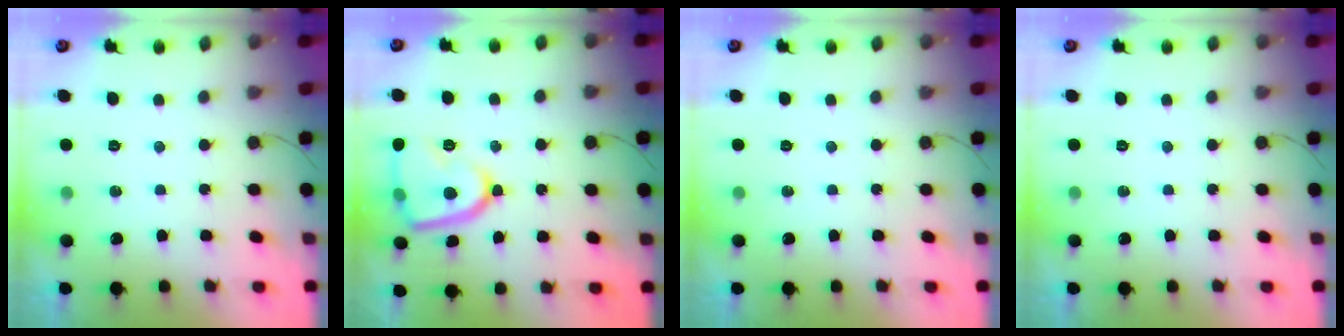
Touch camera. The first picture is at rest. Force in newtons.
{"total": 14.7, "press": 14.6, "slide": 1.1}
{"total": 0.0}
{"total": 0.0}